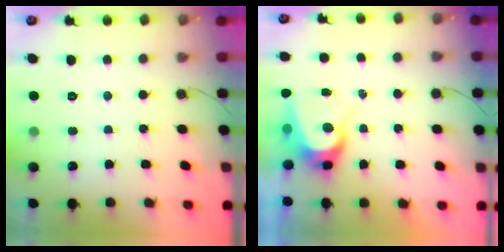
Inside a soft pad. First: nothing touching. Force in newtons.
{"total": 8.2, "press": 8.1, "slide": 1.0}